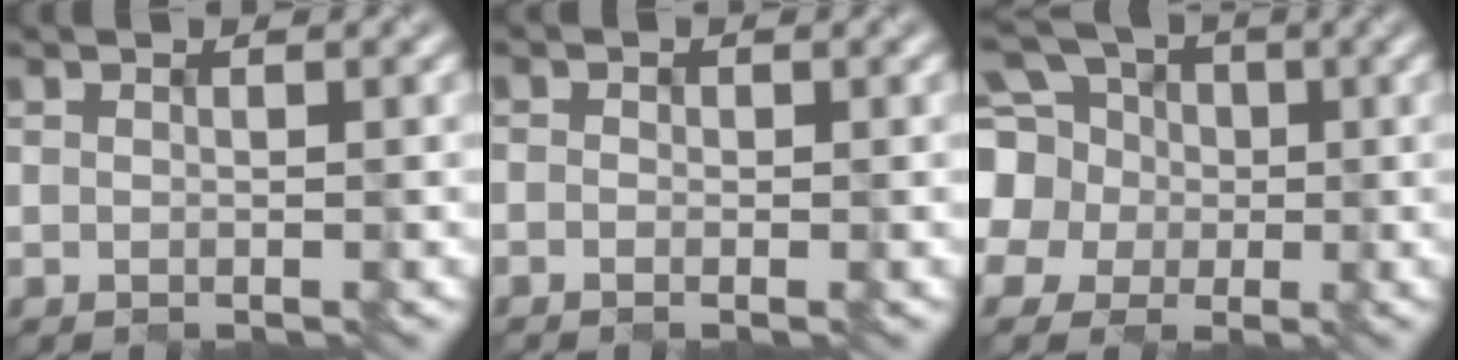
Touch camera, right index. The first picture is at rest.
{"total": 1.7, "force": [-1.1, -0.8, -1.0], "torque": [0.004, -0.008, 0.001]}
{"total": 8.6, "force": [0.7, 8.1, 2.8], "torque": [-0.113, 0.020, 0.018]}